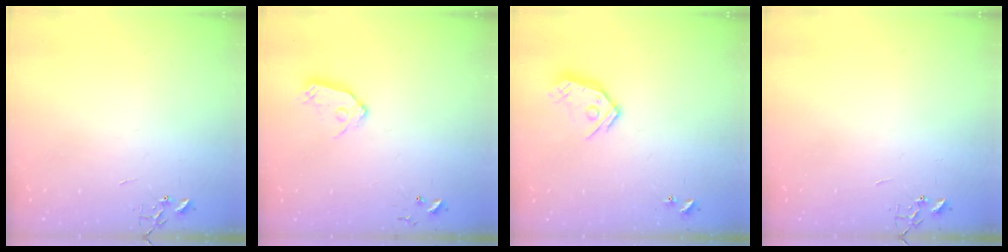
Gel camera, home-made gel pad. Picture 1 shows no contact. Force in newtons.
{"total": 9.2, "press": 9.1, "slide": 0.8}
{"total": 11.0, "press": 10.9, "slide": 1.2}
{"total": 0.0}